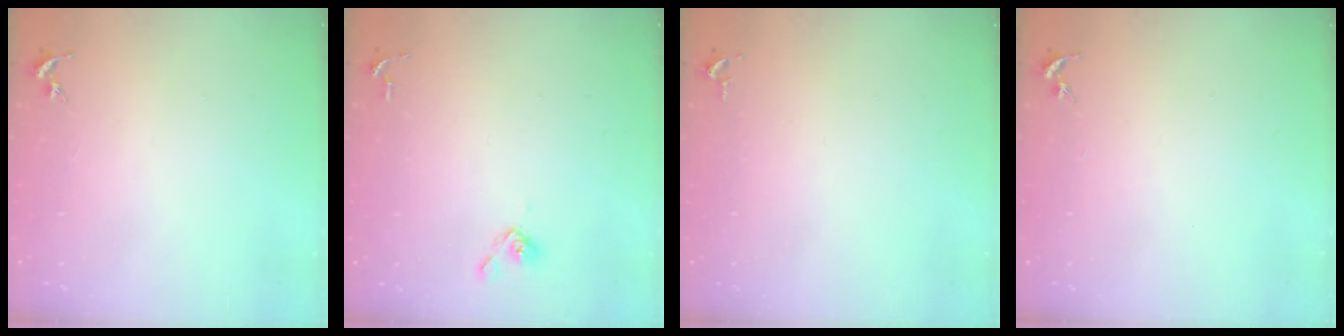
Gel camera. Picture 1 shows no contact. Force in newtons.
{"total": 4.8, "press": 4.8, "slide": 0.6}
{"total": 2.6, "press": 2.6, "slide": 0.4}
{"total": 0.0}